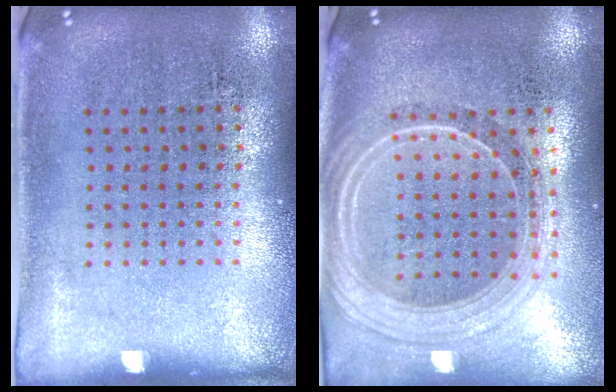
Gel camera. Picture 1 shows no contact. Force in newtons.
{"total": 2.4, "press": 2.0, "slide": 1.2}